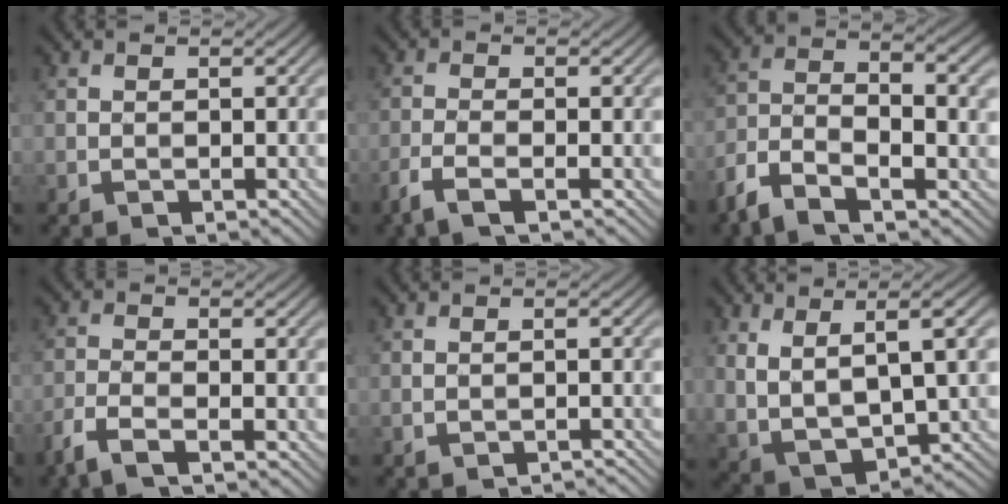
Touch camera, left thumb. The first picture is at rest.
{"total": 3.2, "force": [-2.1, 0.6, 2.4], "torque": [-0.054, -0.003, -0.053]}
{"total": 9.3, "force": [-4.6, 3.9, 7.1], "torque": [-0.143, -0.009, -0.098]}
{"total": 3.8, "force": [-2.7, 0.8, 2.6], "torque": [-0.062, -0.006, -0.070]}
{"total": 1.5, "force": [-1.1, 0.2, 1.0], "torque": [-0.007, 0.009, -0.024]}
{"total": 8.9, "force": [3.0, 3.5, 7.7], "torque": [-0.180, -0.008, 0.066]}